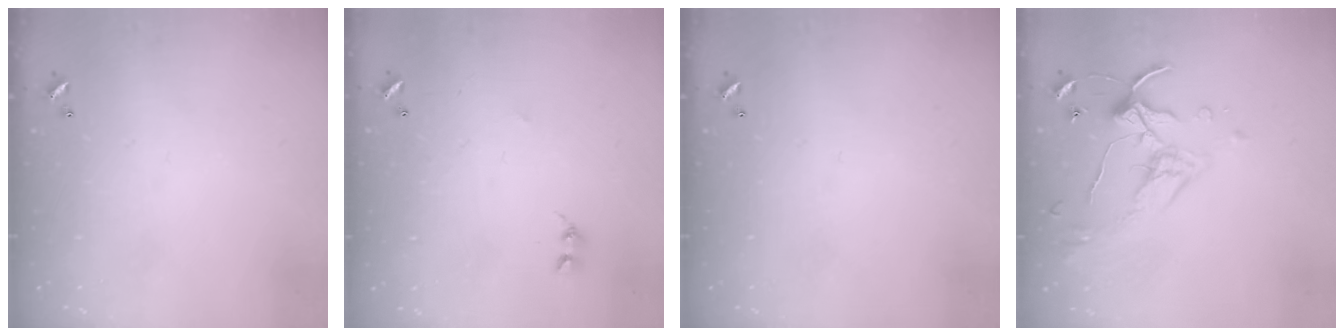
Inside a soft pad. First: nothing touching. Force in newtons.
{"total": 2.8, "press": 2.7, "slide": 0.4}
{"total": 0.0}
{"total": 4.3, "press": 4.2, "slide": 0.8}